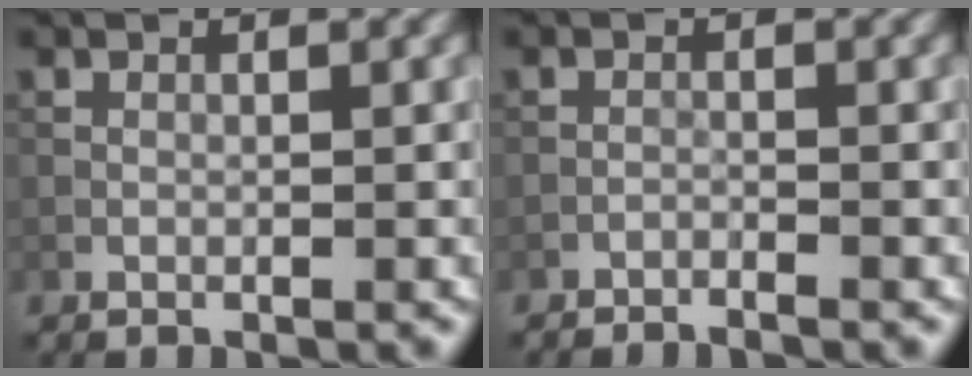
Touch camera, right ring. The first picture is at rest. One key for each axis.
{"total": 1.3, "fx": -1.2, "fy": -0.1, "fz": 0.2, "tx": -0.009, "ty": 0.000, "tz": -0.026}